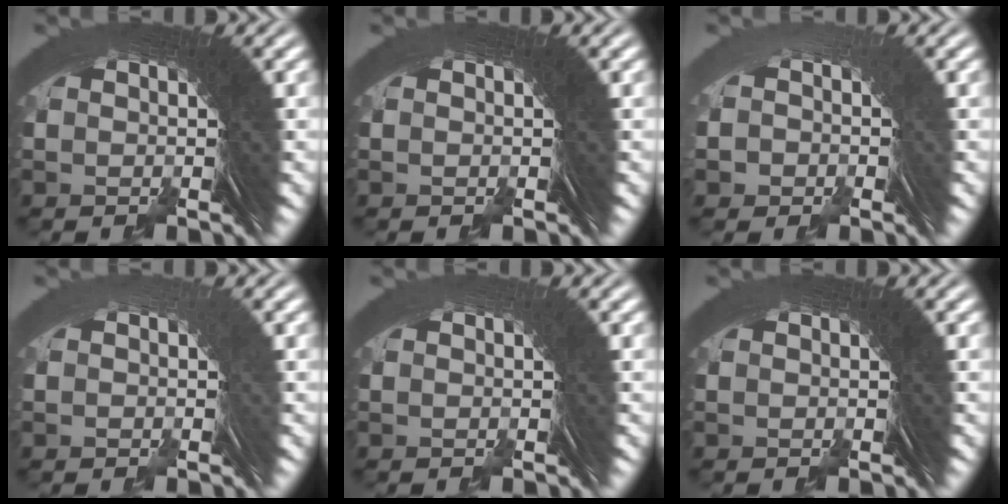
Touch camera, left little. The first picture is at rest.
{"total": 0.0}
{"total": 3.1, "force": [0.1, 2.9, -1.1], "torque": [0.025, 0.004, -0.010]}
{"total": 2.1, "force": [0.6, 0.1, -2.0], "torque": [0.033, 0.009, 0.004]}
{"total": 1.0, "force": [0.3, -0.3, -0.9], "torque": [0.016, 0.006, 0.003]}
{"total": 0.0}